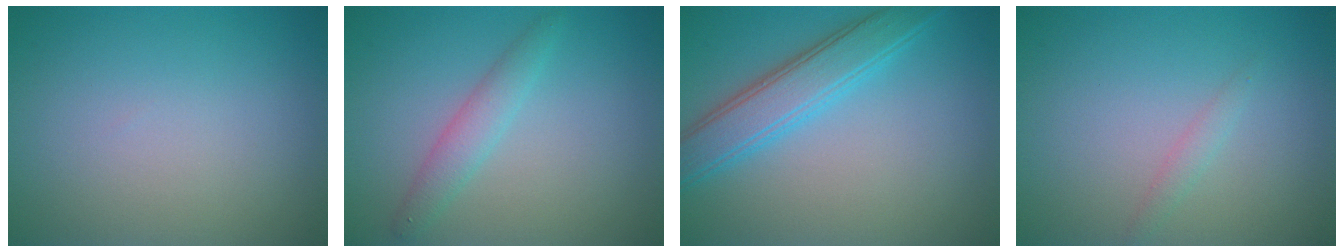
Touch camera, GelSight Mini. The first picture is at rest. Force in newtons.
{"total": 2.1, "press": 2.1, "slide": 0.0}
{"total": 4.6, "press": 4.6, "slide": 0.2}
{"total": 1.0, "press": 1.0, "slide": 0.0}